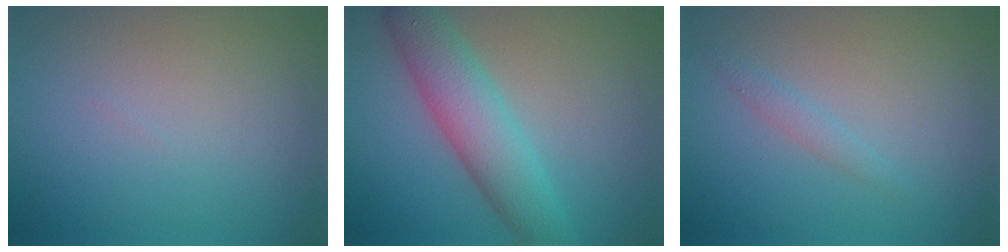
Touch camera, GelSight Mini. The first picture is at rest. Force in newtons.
{"total": 6.5, "press": 6.5, "slide": 0.3}
{"total": 1.2, "press": 1.2, "slide": 0.1}